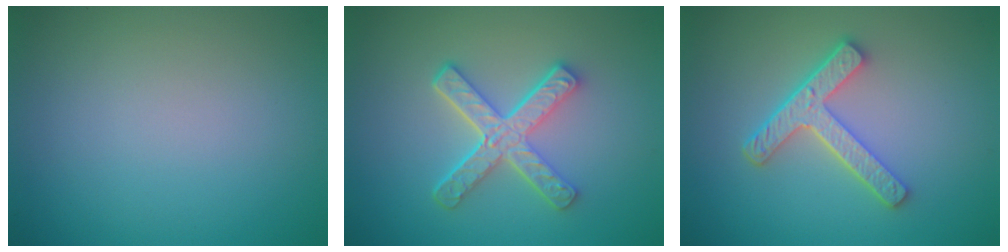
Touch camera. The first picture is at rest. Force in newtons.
{"total": 4.9, "press": 3.7, "slide": 3.2}
{"total": 4.3, "press": 3.3, "slide": 2.8}